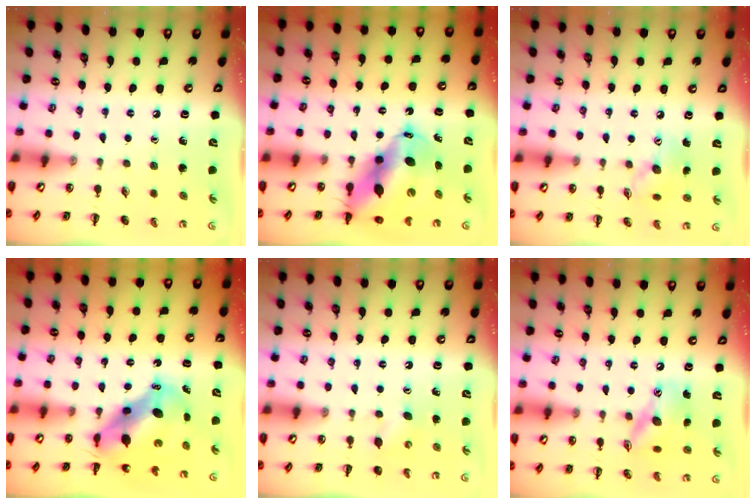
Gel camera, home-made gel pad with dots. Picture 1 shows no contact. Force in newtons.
{"total": 15.6, "press": 15.0, "slide": 4.3}
{"total": 7.4, "press": 7.4, "slide": 0.4}
{"total": 8.6, "press": 8.2, "slide": 2.6}
{"total": 2.9, "press": 2.9, "slide": 0.6}
{"total": 13.7, "press": 13.5, "slide": 2.2}